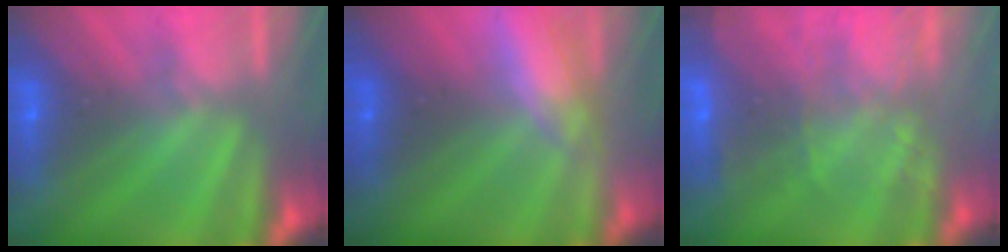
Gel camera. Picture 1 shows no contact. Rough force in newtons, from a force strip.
{"total": 3.0}
{"total": 7.9}